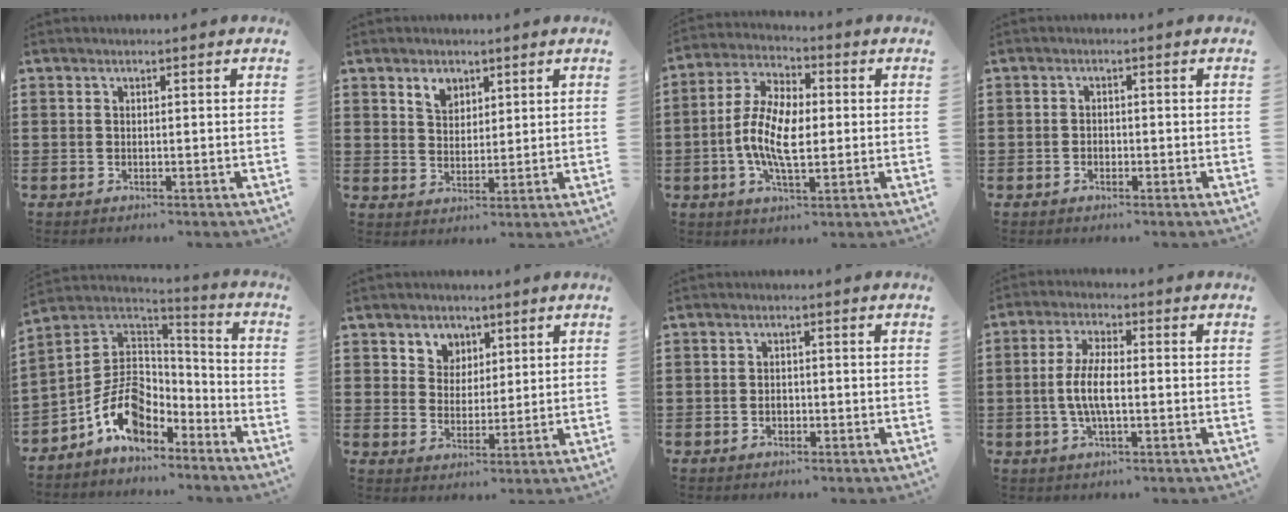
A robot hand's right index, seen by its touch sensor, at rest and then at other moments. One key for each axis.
{"total": 3.6, "fx": 2.4, "fy": 2.4, "fz": 1.1, "tx": -0.031, "ty": 0.007, "tz": 0.044}
{"total": 9.2, "fx": -1.1, "fy": 3.9, "fz": 8.3, "tx": -0.189, "ty": -0.004, "tz": -0.027}
{"total": 0.9, "fx": -0.4, "fy": 0.5, "fz": 0.7, "tx": -0.015, "ty": -0.005, "tz": -0.007}
{"total": 10.0, "fx": -4.9, "fy": 6.5, "fz": 5.8, "tx": -0.143, "ty": 0.007, "tz": -0.096}
{"total": 4.2, "fx": 2.3, "fy": 3.5, "fz": 0.1, "tx": -0.025, "ty": 0.009, "tz": 0.041}
{"total": 1.3, "fx": -0.4, "fy": 0.7, "fz": 0.9, "tx": -0.021, "ty": -0.003, "tz": -0.007}
{"total": 6.4, "fx": -0.9, "fy": 2.0, "fz": 6.0, "tx": -0.133, "ty": -0.007, "tz": -0.022}